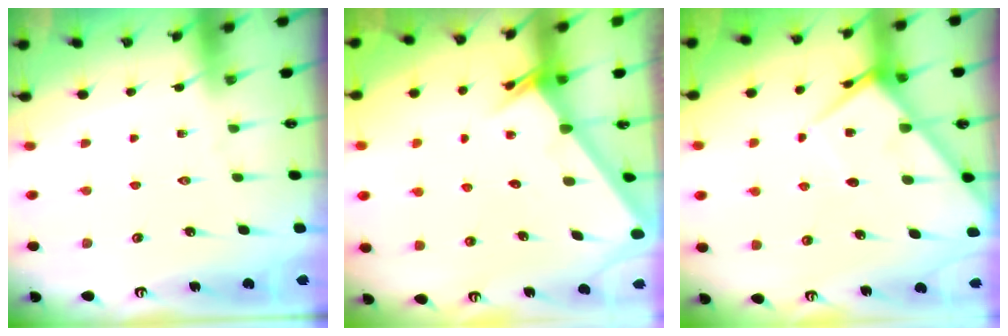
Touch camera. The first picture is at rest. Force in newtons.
{"total": 2.5, "press": 2.5, "slide": 0.3}
{"total": 8.1, "press": 8.1, "slide": 0.4}